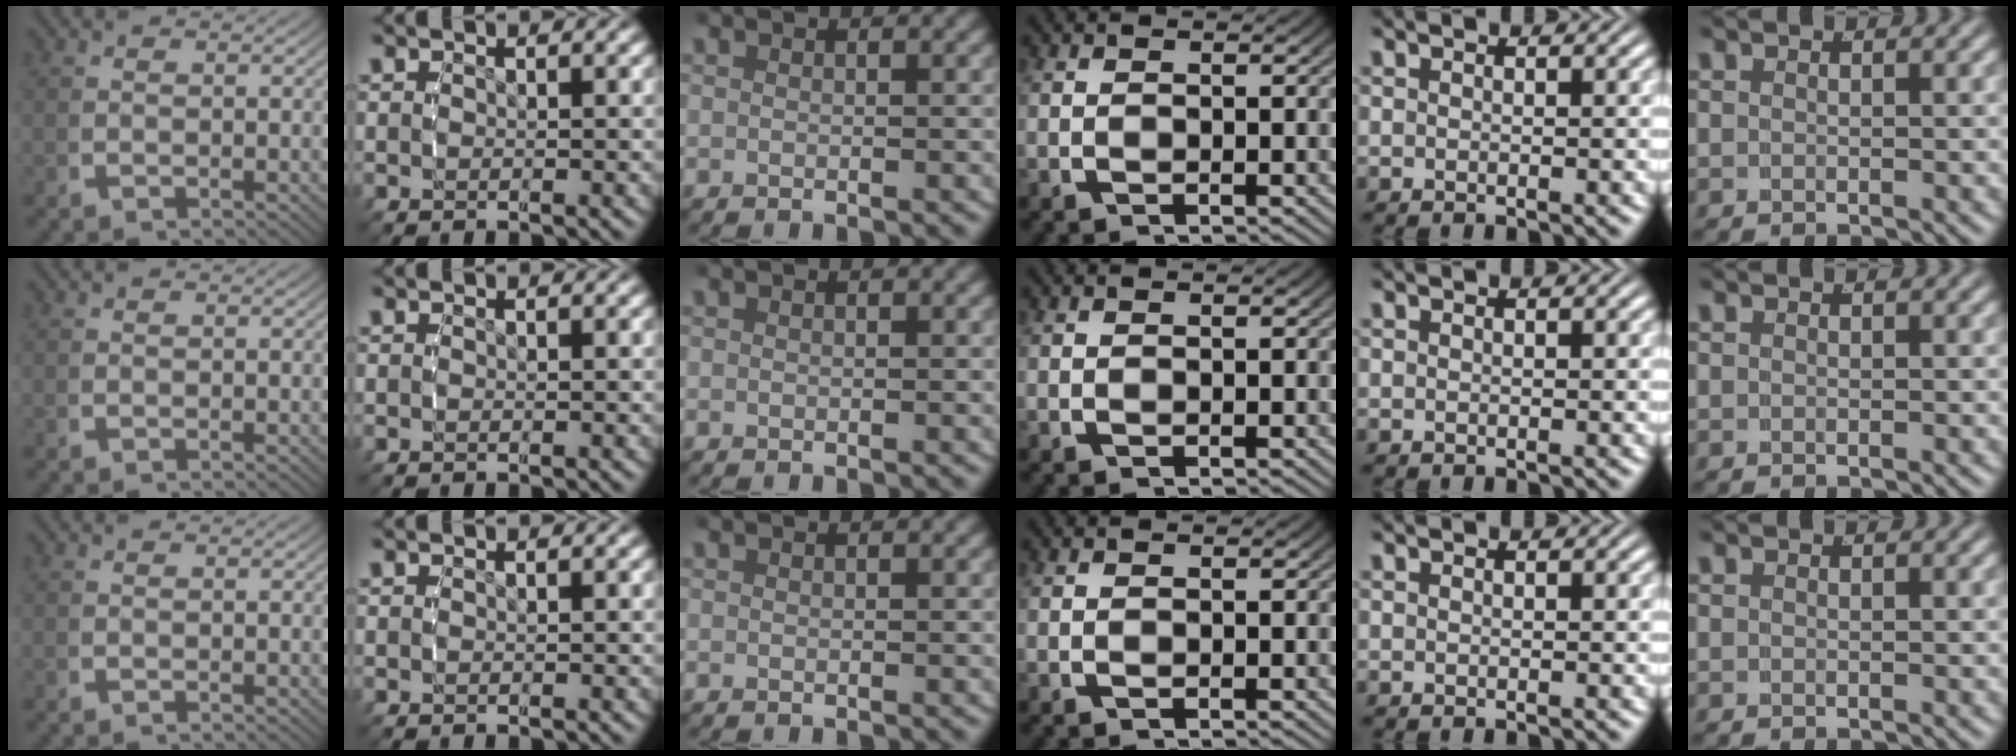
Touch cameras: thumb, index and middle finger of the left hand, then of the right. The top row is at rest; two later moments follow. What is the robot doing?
{"motion": "reach", "object": "jacket"}